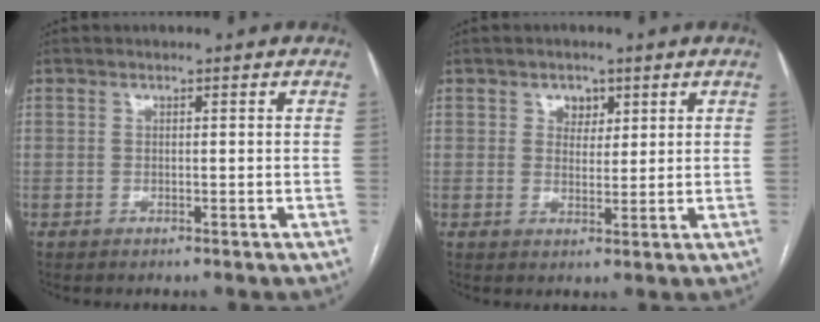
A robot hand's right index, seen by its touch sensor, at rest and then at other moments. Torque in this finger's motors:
{"motor_torque": [0.01, 0.01, 0.01, 0.02]}